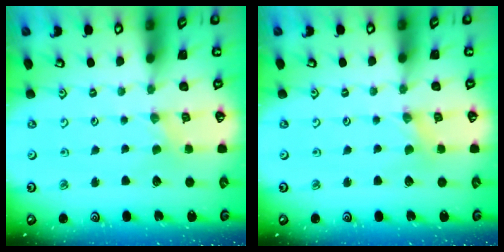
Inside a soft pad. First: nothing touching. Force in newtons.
{"total": 0.8, "press": 0.8, "slide": 0.1}